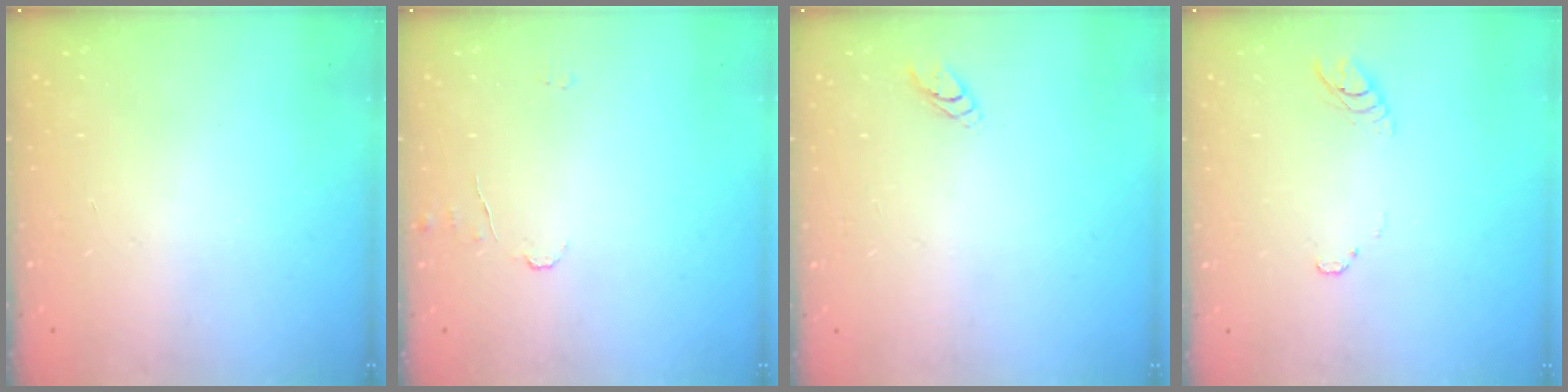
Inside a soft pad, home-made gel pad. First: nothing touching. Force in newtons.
{"total": 5.4, "press": 5.4, "slide": 0.5}
{"total": 2.8, "press": 2.8, "slide": 0.3}
{"total": 3.7, "press": 3.7, "slide": 0.4}